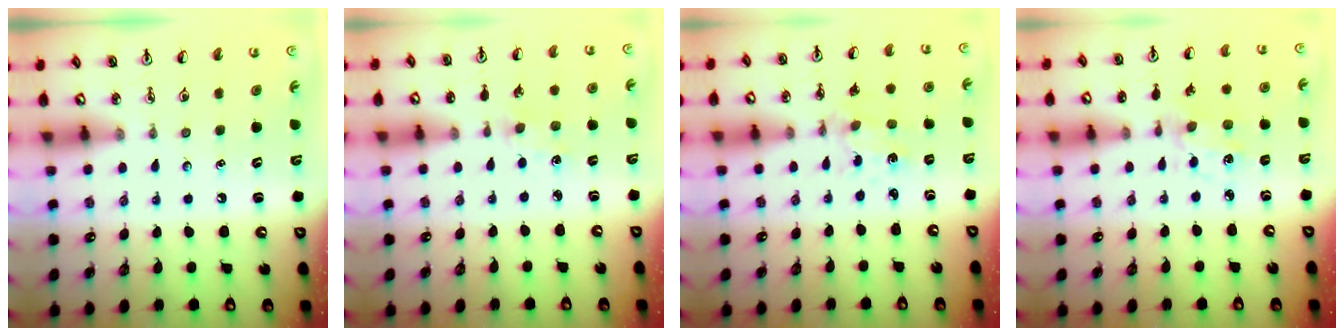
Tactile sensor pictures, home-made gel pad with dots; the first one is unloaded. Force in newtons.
{"total": 2.8, "press": 2.8, "slide": 0.4}
{"total": 1.8, "press": 1.8, "slide": 0.3}
{"total": 1.9, "press": 1.8, "slide": 0.5}